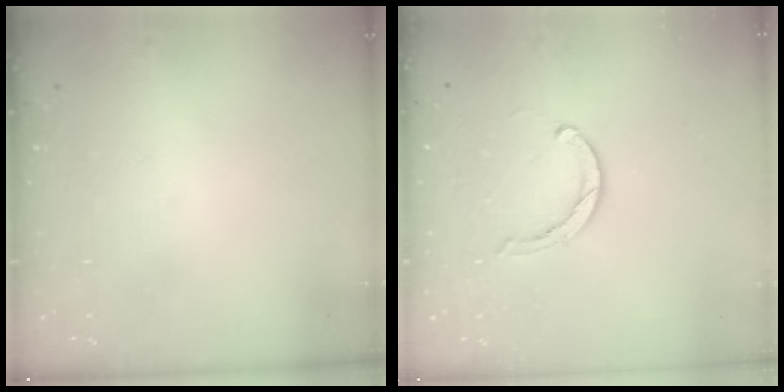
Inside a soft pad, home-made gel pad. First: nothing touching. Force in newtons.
{"total": 3.5, "press": 3.5, "slide": 0.2}